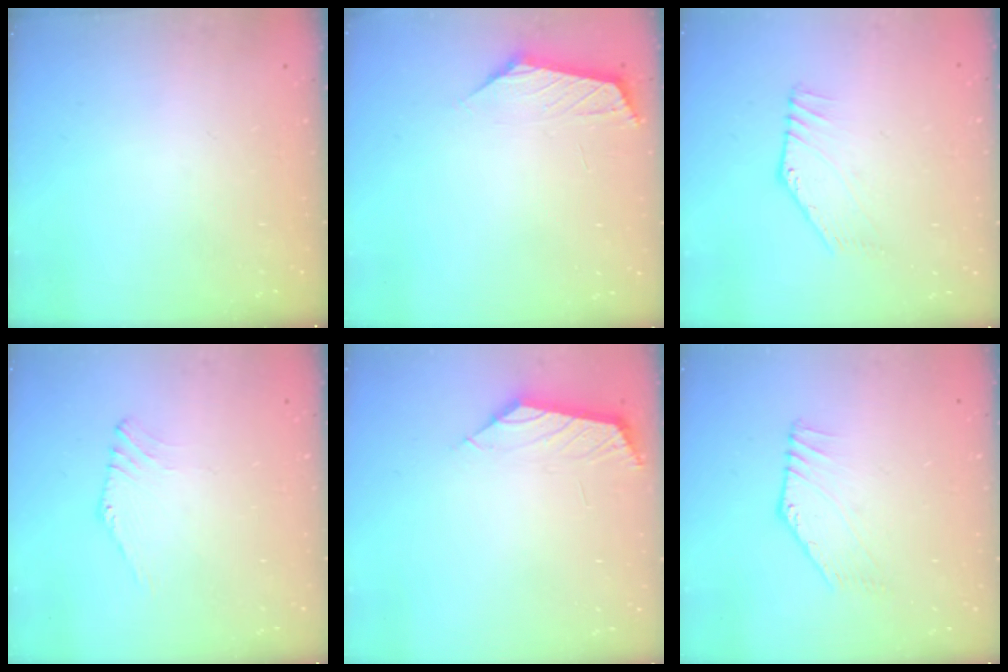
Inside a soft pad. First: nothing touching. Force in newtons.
{"total": 1.0, "press": 0.9, "slide": 0.4}
{"total": 3.7, "press": 3.7, "slide": 0.1}
{"total": 0.8, "press": 0.7, "slide": 0.3}
{"total": 2.1, "press": 2.0, "slide": 0.3}
{"total": 3.0, "press": 3.0, "slide": 0.1}